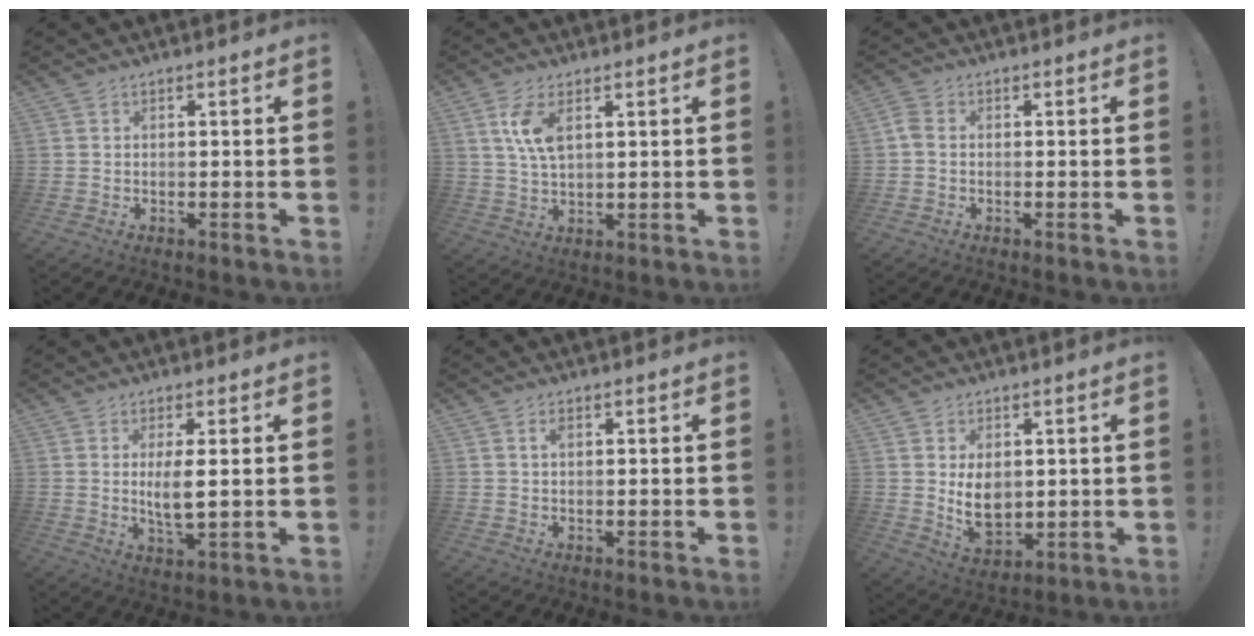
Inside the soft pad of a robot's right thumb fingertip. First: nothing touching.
{"total": 7.5, "force": [2.9, 3.2, 6.2], "torque": [-0.124, -0.007, 0.046]}
{"total": 2.6, "force": [-0.5, 1.6, 2.0], "torque": [-0.044, 0.006, -0.010]}
{"total": 6.1, "force": [1.0, 1.7, 5.8], "torque": [-0.108, -0.017, 0.012]}
{"total": 1.4, "force": [0.5, 0.7, 1.1], "torque": [-0.022, 0.003, 0.008]}
{"total": 8.5, "force": [1.4, 6.2, 5.6], "torque": [-0.083, -0.019, 0.028]}